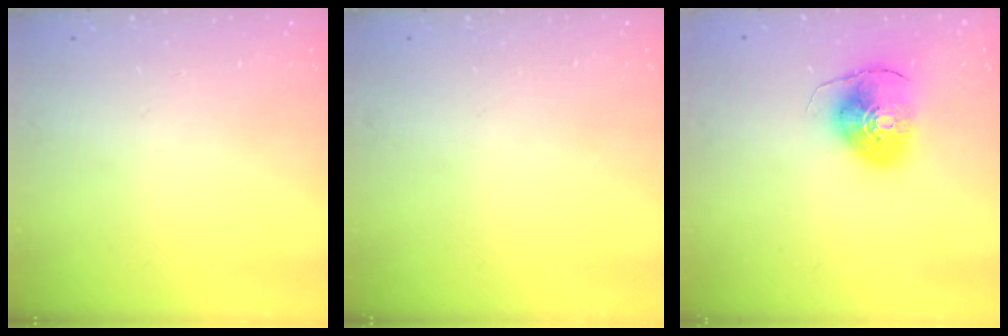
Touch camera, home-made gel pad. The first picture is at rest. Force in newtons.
{"total": 0.0}
{"total": 10.2, "press": 10.1, "slide": 1.5}